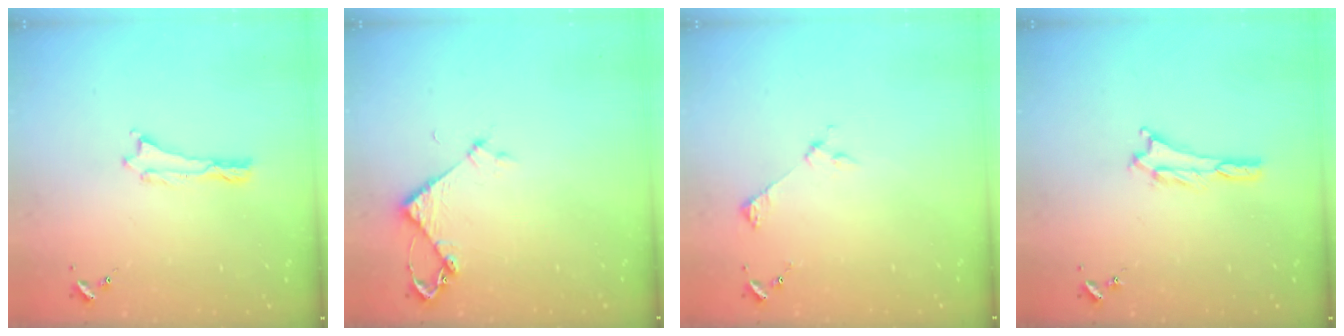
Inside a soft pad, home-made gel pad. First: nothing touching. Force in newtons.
{"total": 3.2, "press": 3.2, "slide": 0.2}
{"total": 2.5, "press": 2.5, "slide": 0.2}
{"total": 0.7, "press": 0.7, "slide": 0.2}